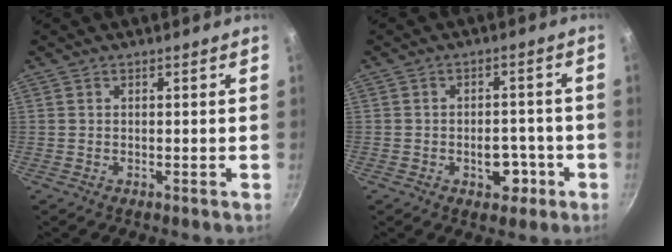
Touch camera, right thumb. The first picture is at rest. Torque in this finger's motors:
{"motor_torque": [2.94, 2.06, 1.12, -0.81, 0.27]}